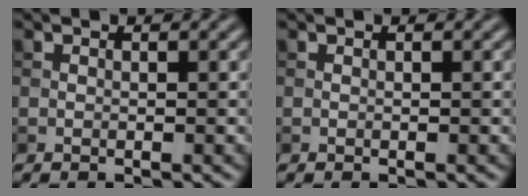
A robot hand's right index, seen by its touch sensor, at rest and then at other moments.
{"total": 0.0}